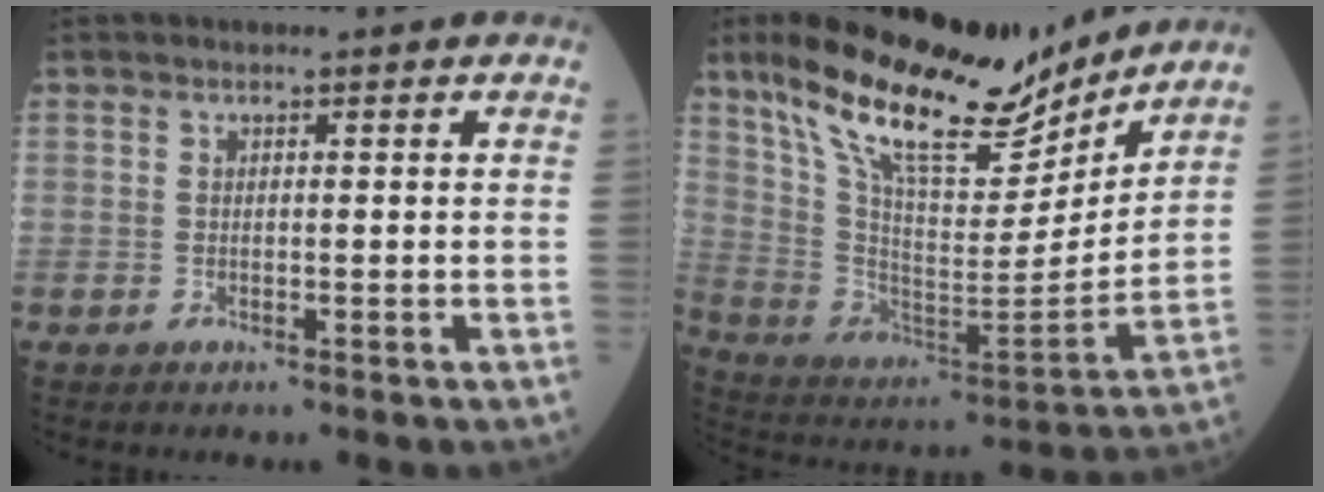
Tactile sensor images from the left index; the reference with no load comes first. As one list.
[{"total": 21.3, "force": [16.0, 5.8, 12.9], "torque": [-0.229, -0.002, 0.282]}]